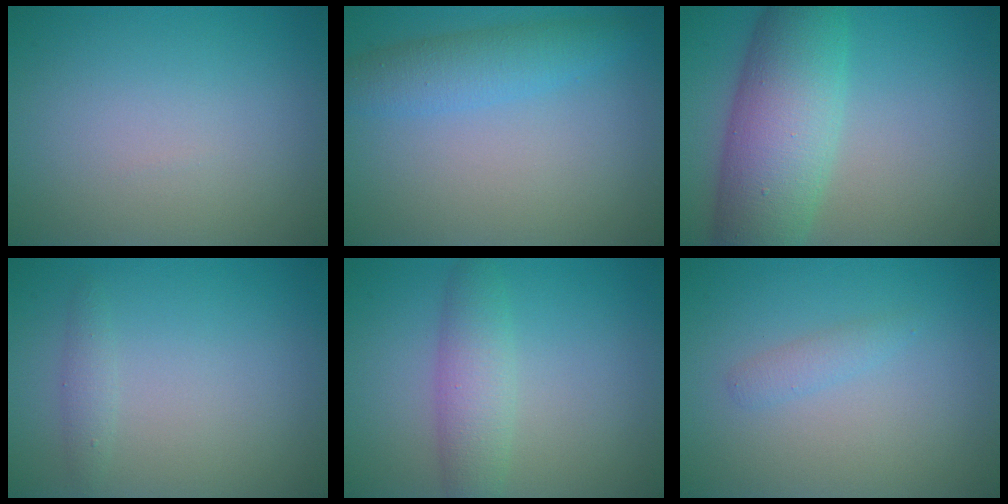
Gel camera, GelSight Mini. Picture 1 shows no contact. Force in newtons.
{"total": 3.3, "press": 3.3, "slide": 0.1}
{"total": 9.0, "press": 9.0, "slide": 0.2}
{"total": 1.1, "press": 1.1, "slide": 0.0}
{"total": 3.4, "press": 3.4, "slide": 0.1}
{"total": 1.1, "press": 1.1, "slide": 0.1}